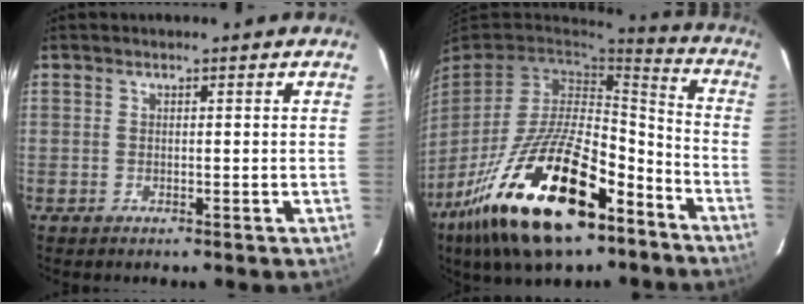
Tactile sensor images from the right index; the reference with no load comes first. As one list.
[{"total": 26.4, "force": [-15.1, 11.1, 18.6], "torque": [-0.362, -0.017, -0.247]}]